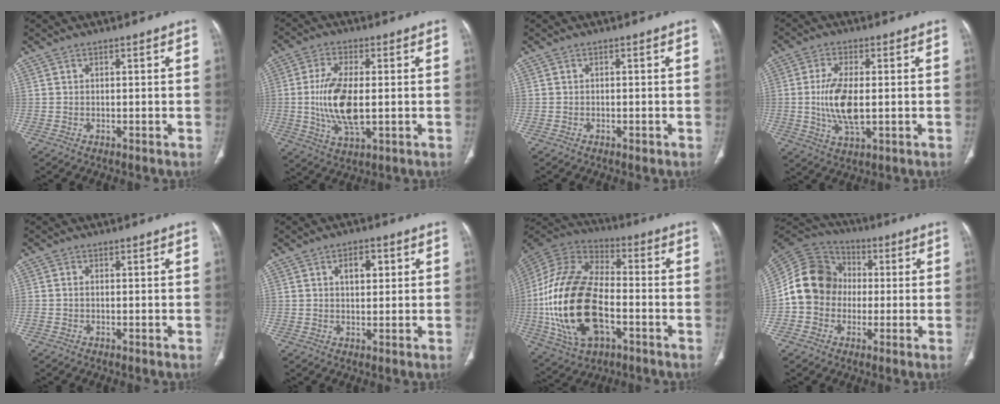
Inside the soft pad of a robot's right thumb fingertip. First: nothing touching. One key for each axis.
{"total": 11.7, "fx": -0.6, "fy": 5.0, "fz": 10.6, "tx": -0.218, "ty": -0.009, "tz": -0.007}
{"total": 0.7, "fx": -0.4, "fy": 0.4, "fz": 0.4, "tx": -0.007, "ty": -0.001, "tz": -0.006}
{"total": 9.5, "fx": -0.5, "fy": 4.0, "fz": 8.6, "tx": -0.180, "ty": -0.009, "tz": -0.005}
{"total": 0.9, "fx": -0.3, "fy": 0.6, "fz": 0.6, "tx": -0.014, "ty": 0.001, "tz": -0.005}
{"total": 4.4, "fx": 1.4, "fy": 2.5, "fz": 3.3, "tx": -0.037, "ty": 0.000, "tz": 0.021}
{"total": 26.3, "fx": -5.2, "fy": 14.8, "fz": 21.0, "tx": -0.428, "ty": 0.013, "tz": -0.087}
{"total": 13.3, "fx": -0.6, "fy": 11.7, "fz": 6.3, "tx": -0.104, "ty": 0.031, "tz": -0.023}